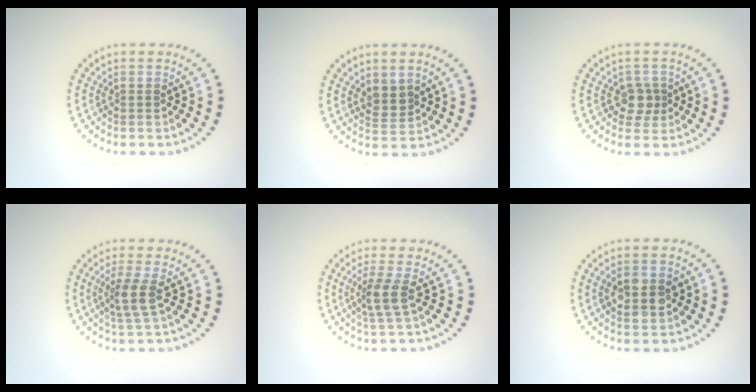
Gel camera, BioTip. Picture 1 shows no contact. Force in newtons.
{"total": 2.1, "press": 1.8, "slide": 1.0}
{"total": 2.0, "press": 1.7, "slide": 1.0}
{"total": 2.5, "press": 2.0, "slide": 1.6}
{"total": 2.5, "press": 2.0, "slide": 1.6}
{"total": 3.9, "press": 3.9, "slide": 0.1}